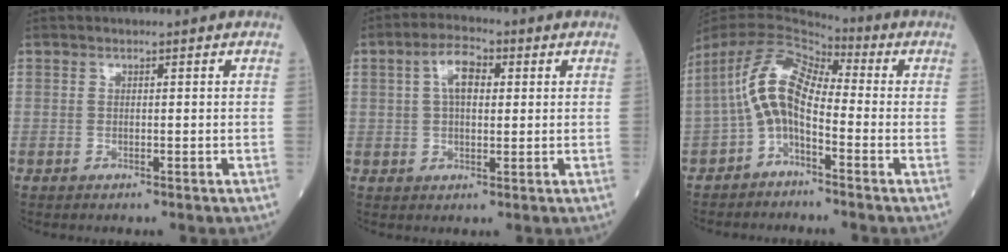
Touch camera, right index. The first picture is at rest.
{"total": 5.7, "force": [1.5, 2.7, 4.8], "torque": [-0.091, 0.017, 0.026]}
{"total": 9.5, "force": [-1.7, 4.5, 8.2], "torque": [-0.173, 0.038, -0.038]}